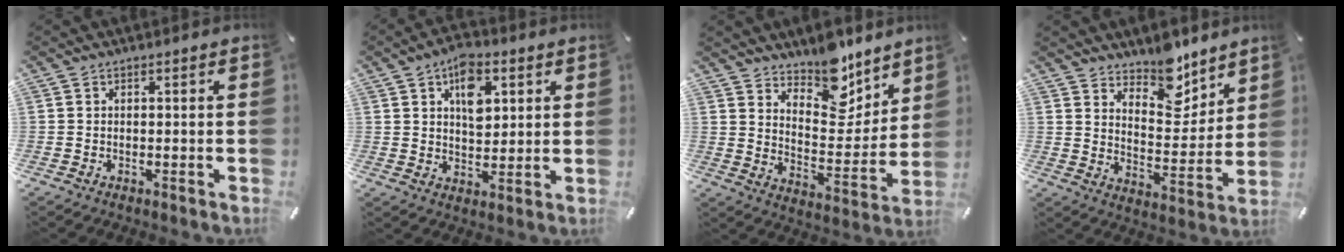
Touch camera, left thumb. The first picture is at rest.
{"total": 9.3, "force": [3.8, 6.0, 6.0], "torque": [-0.072, -0.010, 0.063]}
{"total": 12.5, "force": [11.1, 5.4, 2.3], "torque": [-0.019, -0.116, 0.203]}
{"total": 11.0, "force": [9.7, 4.9, 2.1], "torque": [-0.013, -0.096, 0.176]}